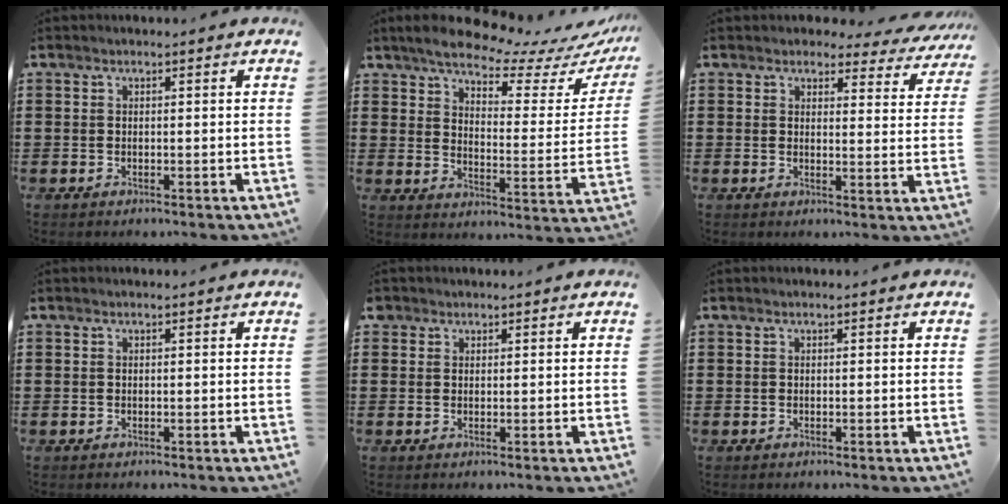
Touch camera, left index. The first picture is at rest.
{"total": 7.4, "force": [6.7, 1.0, 2.8], "torque": [-0.071, -0.047, 0.115]}
{"total": 3.6, "force": [3.3, 1.3, 0.8], "torque": [-0.022, -0.012, 0.058]}
{"total": 0.0}
{"total": 1.3, "force": [1.0, 0.9, 0.1], "torque": [-0.005, 0.005, 0.019]}
{"total": 0.0}